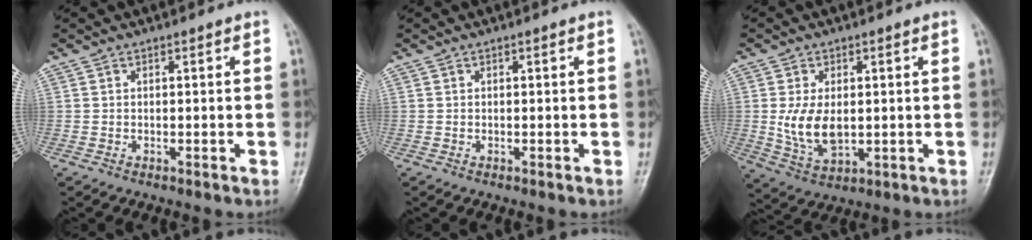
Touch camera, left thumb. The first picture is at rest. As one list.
[{"total": 0.0}, {"total": 8.2, "force": [0.2, 4.8, 6.6], "torque": [-0.118, -0.008, 0.015]}]